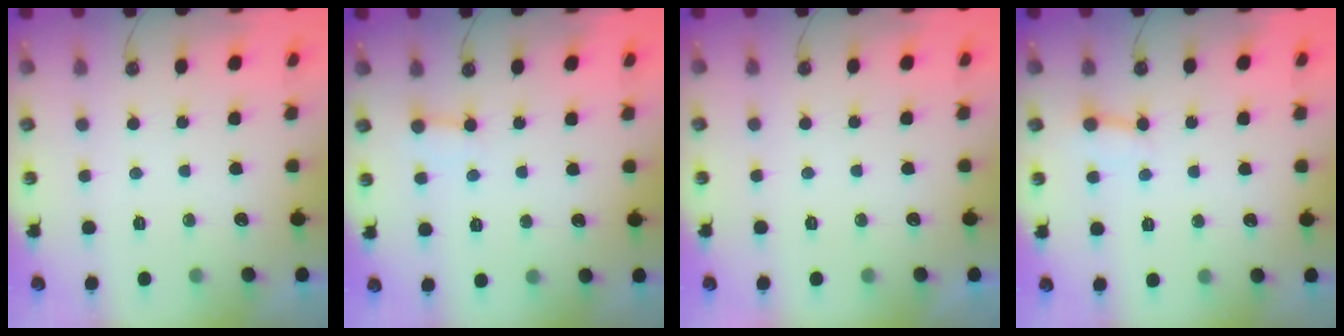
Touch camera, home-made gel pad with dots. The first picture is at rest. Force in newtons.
{"total": 2.5, "press": 2.5, "slide": 0.4}
{"total": 0.0}
{"total": 2.4, "press": 2.4, "slide": 0.1}